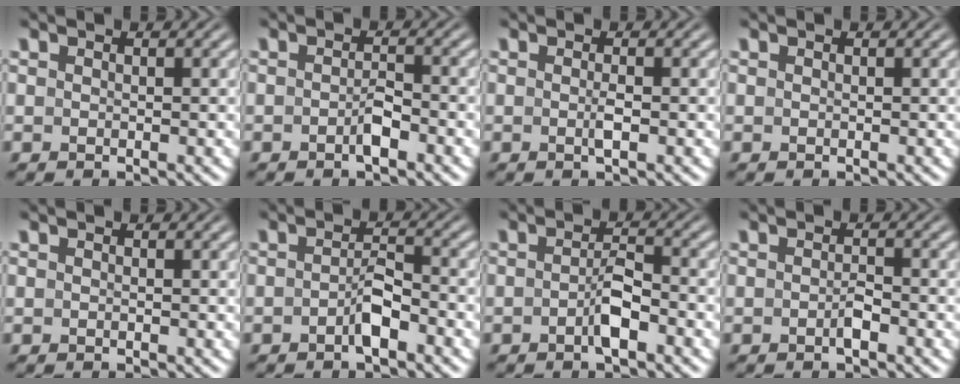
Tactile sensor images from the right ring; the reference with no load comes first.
{"total": 1.4, "force": [-1.0, 0.1, 1.0], "torque": [-0.009, 0.002, -0.020]}
{"total": 1.0, "force": [-0.4, -0.2, 0.9], "torque": [-0.013, 0.001, -0.009]}
{"total": 0.0}
{"total": 0.0}
{"total": 2.1, "force": [-1.4, 0.4, 1.5], "torque": [-0.014, 0.000, -0.025]}
{"total": 2.3, "force": [-1.4, 0.3, 1.8], "torque": [-0.021, 0.000, -0.025]}
{"total": 1.1, "force": [-0.8, 0.0, 0.7], "torque": [-0.009, 0.003, -0.016]}